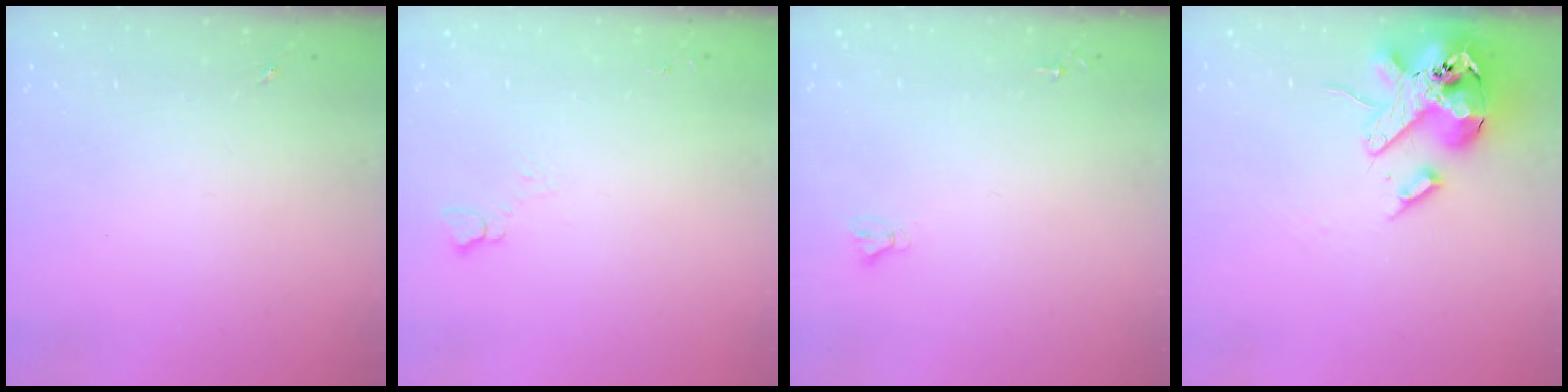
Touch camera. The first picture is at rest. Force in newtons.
{"total": 3.8, "press": 3.7, "slide": 0.5}
{"total": 2.4, "press": 2.4, "slide": 0.2}
{"total": 17.7, "press": 17.4, "slide": 2.9}